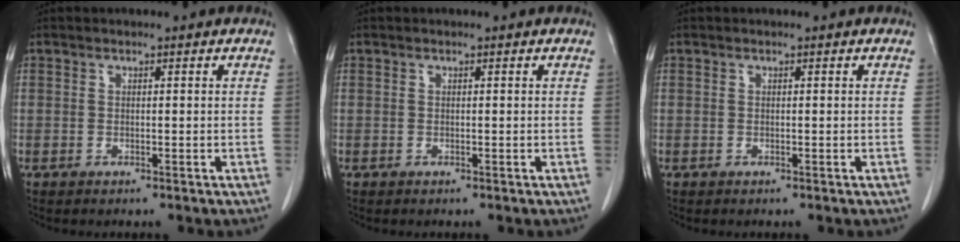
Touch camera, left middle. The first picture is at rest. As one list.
[{"total": 0.0}, {"total": 0.0}]